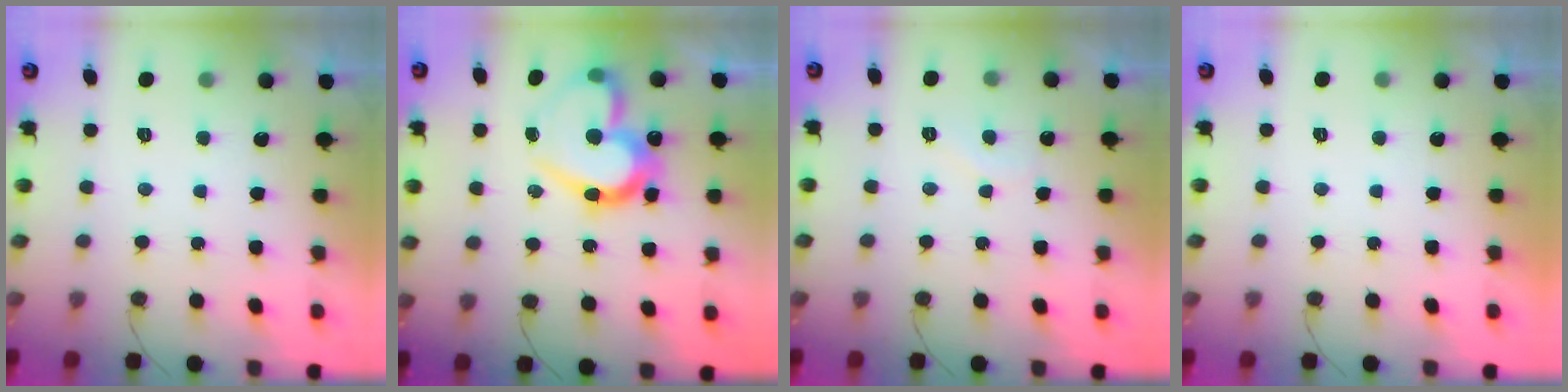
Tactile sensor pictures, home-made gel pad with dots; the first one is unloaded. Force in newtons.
{"total": 19.4, "press": 19.3, "slide": 1.9}
{"total": 4.3, "press": 4.3, "slide": 0.3}
{"total": 1.8, "press": 1.8, "slide": 0.1}